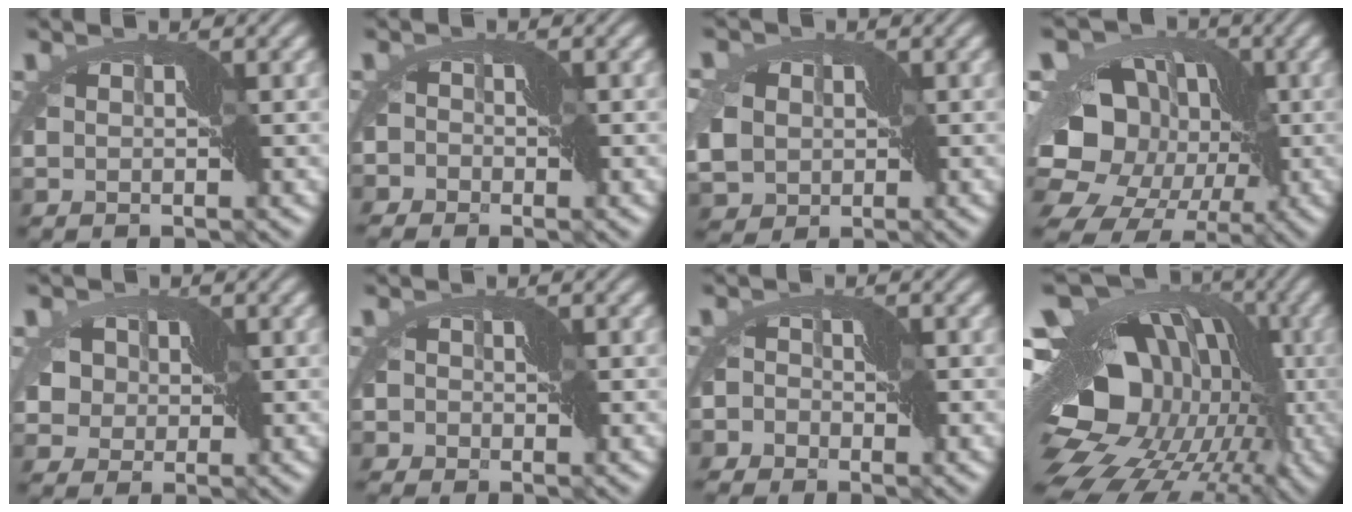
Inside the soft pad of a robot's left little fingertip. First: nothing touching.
{"total": 4.2, "force": [-3.3, 2.6, 0.3], "torque": [0.015, 0.000, -0.057]}
{"total": 8.4, "force": [-0.4, 6.7, 5.0], "torque": [-0.098, -0.010, -0.037]}
{"total": 17.0, "force": [-3.3, 14.3, 8.6], "torque": [-0.155, -0.006, -0.081]}
{"total": 5.5, "force": [-0.1, 4.9, 2.4], "torque": [-0.021, 0.028, -0.032]}
{"total": 3.0, "force": [-2.2, 2.0, 0.2], "torque": [0.013, 0.006, -0.038]}
{"total": 5.2, "force": [-4.1, 3.1, 0.8], "torque": [0.004, -0.001, -0.069]}
{"total": 18.9, "force": [-3.0, 13.7, 12.6], "torque": [-0.227, 0.005, -0.055]}